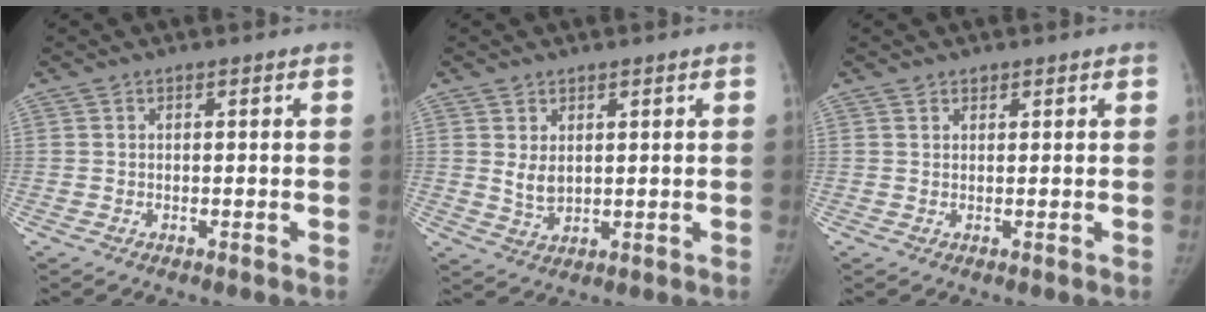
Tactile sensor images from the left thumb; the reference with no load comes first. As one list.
[{"total": 3.7, "force": [1.2, 2.6, 2.4], "torque": [-0.033, -0.016, 0.032]}, {"total": 1.0, "force": [0.8, 0.7, 0.1], "torque": [0.010, -0.005, 0.009]}]